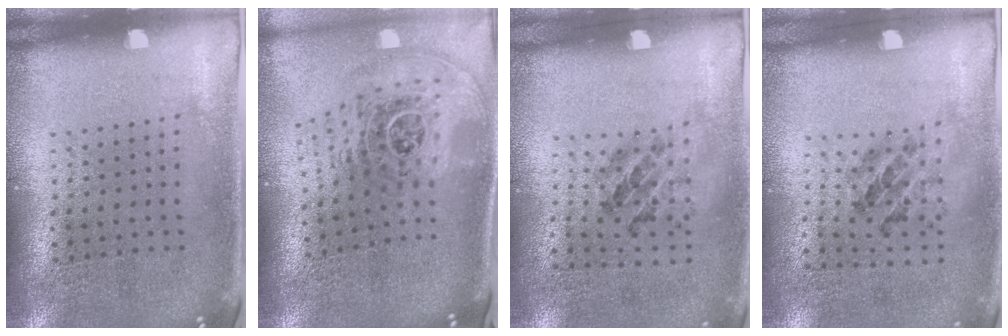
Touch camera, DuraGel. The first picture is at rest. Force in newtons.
{"total": 2.4, "press": 1.6, "slide": 1.7}
{"total": 1.4, "press": 0.7, "slide": 1.2}
{"total": 1.4, "press": 0.7, "slide": 1.2}